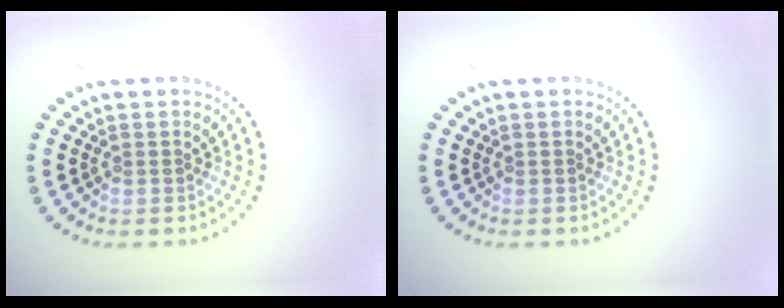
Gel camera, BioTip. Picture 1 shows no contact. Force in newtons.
{"total": 0.0}